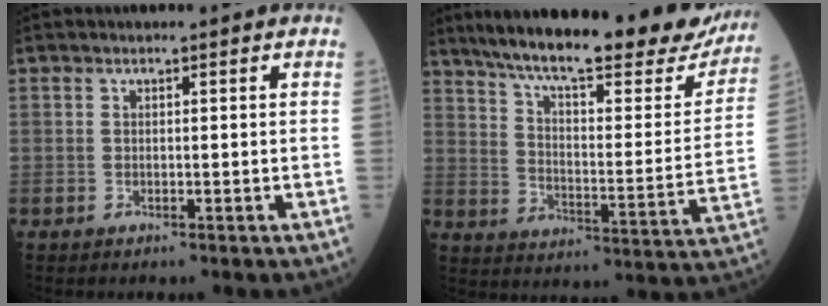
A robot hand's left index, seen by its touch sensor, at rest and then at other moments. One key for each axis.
{"total": 28.9, "fx": 24.0, "fy": 5.7, "fz": 15.0, "tx": -0.234, "ty": -0.044, "tz": 0.312}